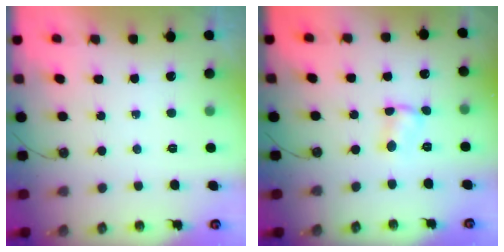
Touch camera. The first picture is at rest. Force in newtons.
{"total": 1.8, "press": 1.8, "slide": 0.1}